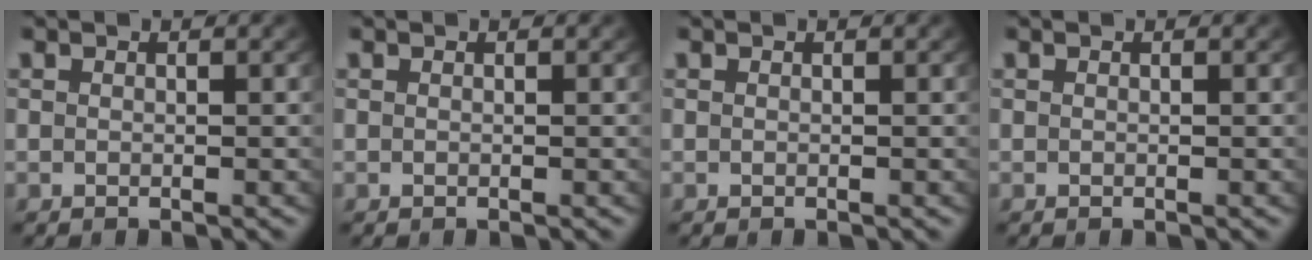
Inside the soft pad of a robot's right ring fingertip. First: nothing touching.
{"total": 0.0}
{"total": 0.0}
{"total": 0.0}